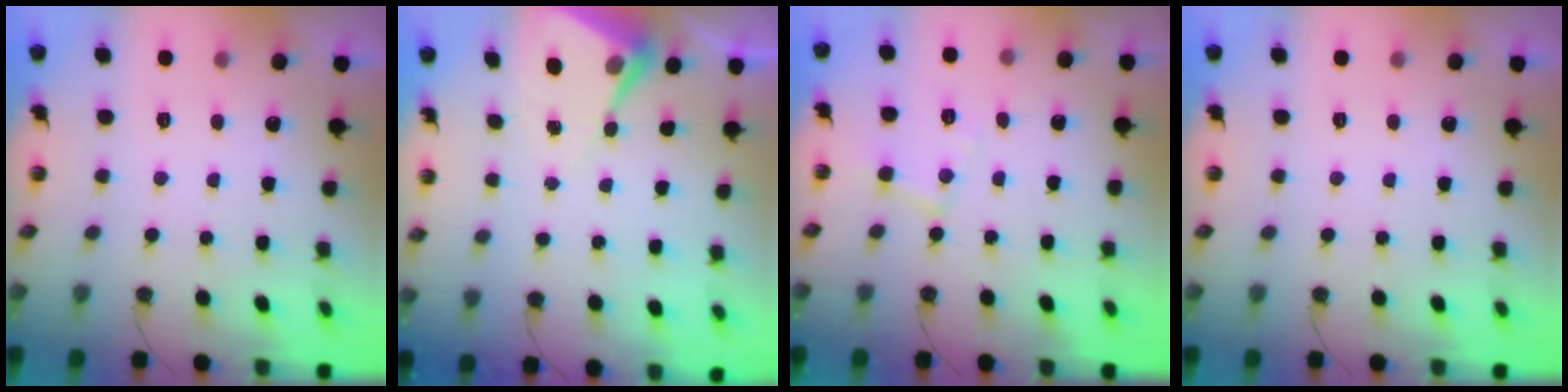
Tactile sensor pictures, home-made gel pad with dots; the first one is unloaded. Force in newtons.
{"total": 6.4, "press": 6.3, "slide": 0.5}
{"total": 7.9, "press": 7.9, "slide": 0.6}
{"total": 0.0}